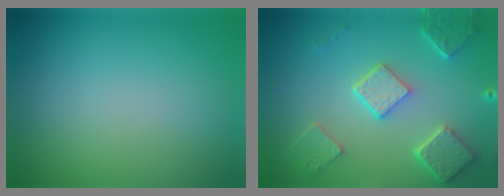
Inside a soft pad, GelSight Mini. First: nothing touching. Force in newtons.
{"total": 5.0, "press": 3.9, "slide": 3.1}